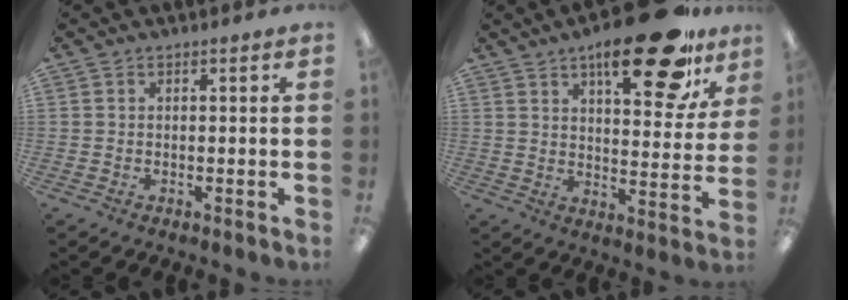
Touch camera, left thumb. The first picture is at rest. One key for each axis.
{"total": 21.3, "fx": 13.2, "fy": 7.9, "fz": 14.8, "tx": -0.205, "ty": -0.069, "tz": 0.206}